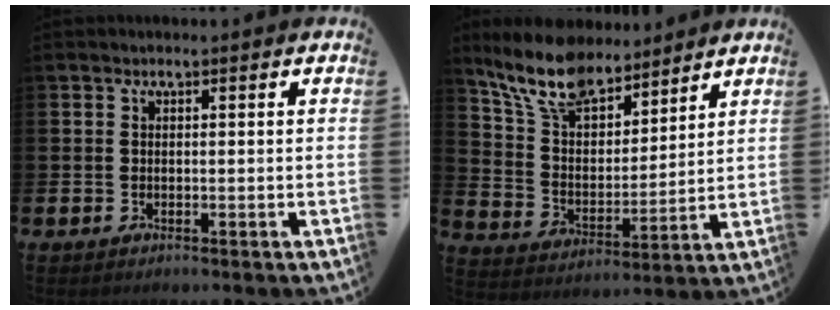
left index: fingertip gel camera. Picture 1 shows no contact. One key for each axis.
{"total": 10.7, "fx": 9.3, "fy": 3.9, "fz": 3.8, "tx": -0.114, "ty": -0.041, "tz": 0.170}